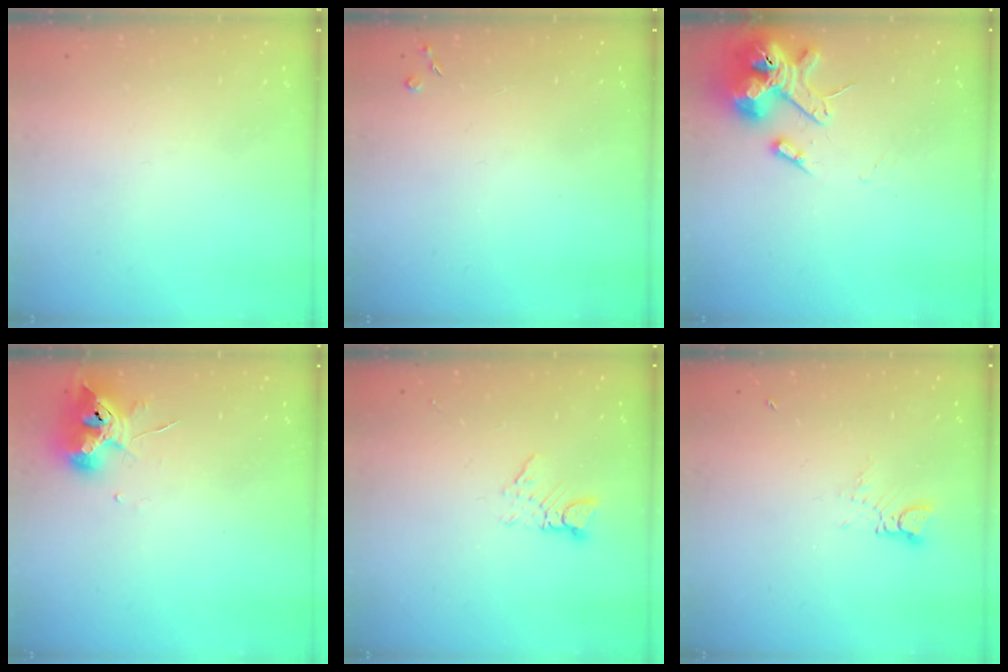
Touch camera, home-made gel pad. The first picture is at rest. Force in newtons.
{"total": 2.8, "press": 2.8, "slide": 0.5}
{"total": 13.5, "press": 13.4, "slide": 2.0}
{"total": 9.8, "press": 9.7, "slide": 1.3}
{"total": 2.6, "press": 2.6, "slide": 0.3}
{"total": 2.4, "press": 2.4, "slide": 0.4}